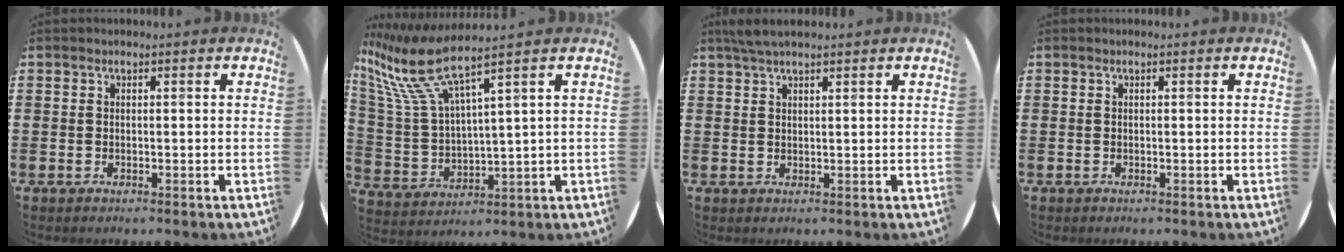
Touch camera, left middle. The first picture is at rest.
{"total": 9.3, "force": [6.7, 1.5, 6.3], "torque": [-0.163, -0.025, 0.111]}
{"total": 2.3, "force": [2.0, 0.3, 1.2], "torque": [-0.026, 0.004, 0.036]}
{"total": 0.0}